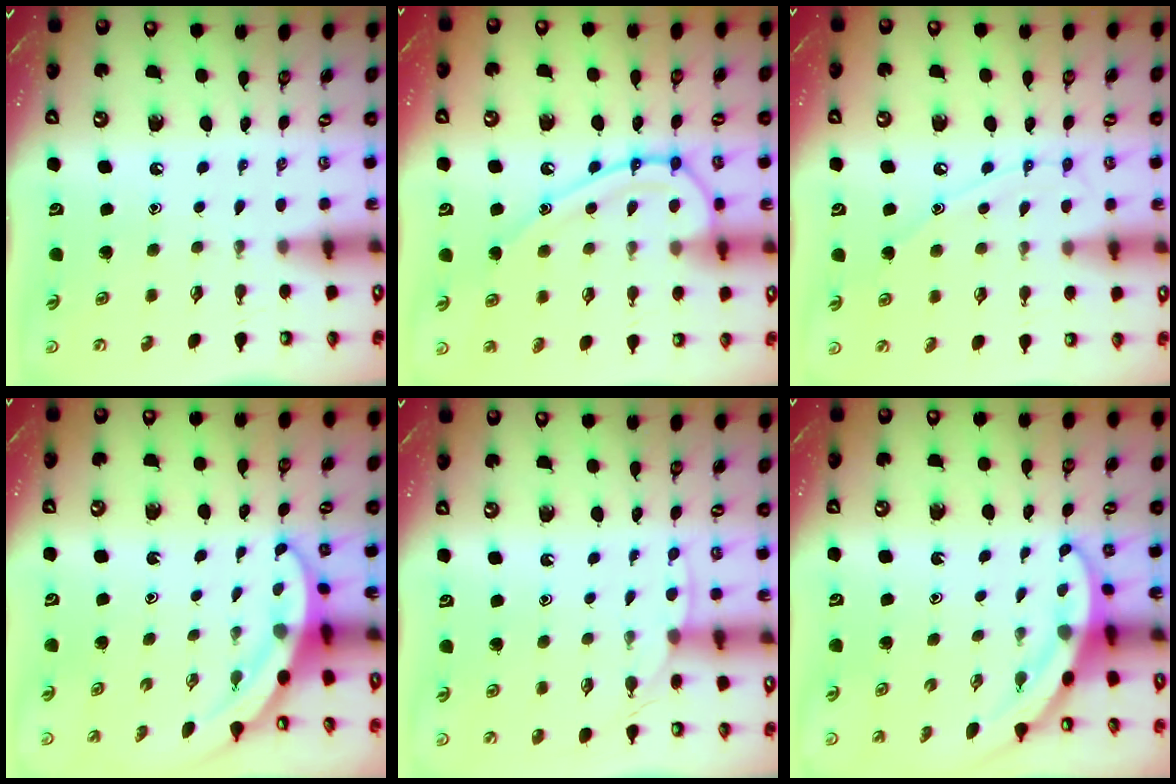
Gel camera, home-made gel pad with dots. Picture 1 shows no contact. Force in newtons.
{"total": 14.6, "press": 14.5, "slide": 1.5}
{"total": 9.5, "press": 9.4, "slide": 0.8}
{"total": 3.2, "press": 3.2, "slide": 0.1}
{"total": 4.8, "press": 4.7, "slide": 0.5}
{"total": 3.2, "press": 3.2, "slide": 0.2}